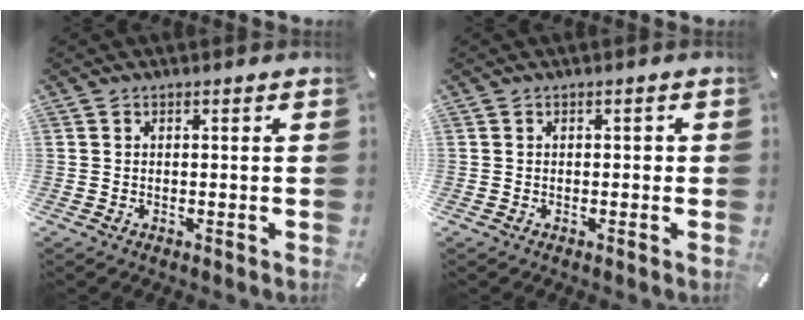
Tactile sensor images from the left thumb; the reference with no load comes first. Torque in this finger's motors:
{"motor_torque": [0.14, 0.14, 0.22, 0.03, 0.00]}